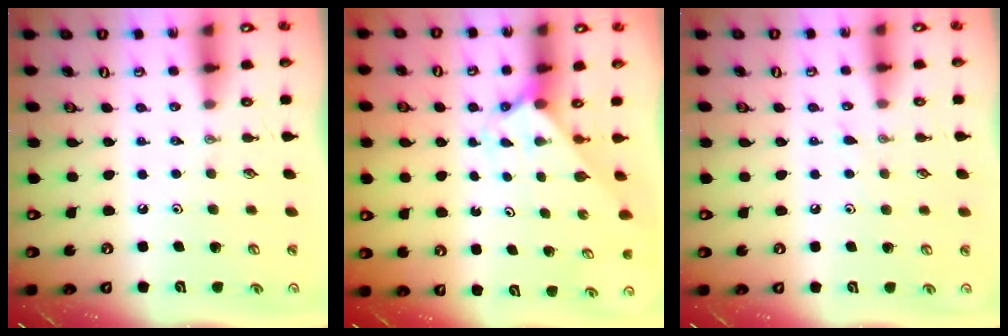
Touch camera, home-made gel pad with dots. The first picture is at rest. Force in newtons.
{"total": 1.8, "press": 1.7, "slide": 0.2}
{"total": 5.5, "press": 5.4, "slide": 0.6}